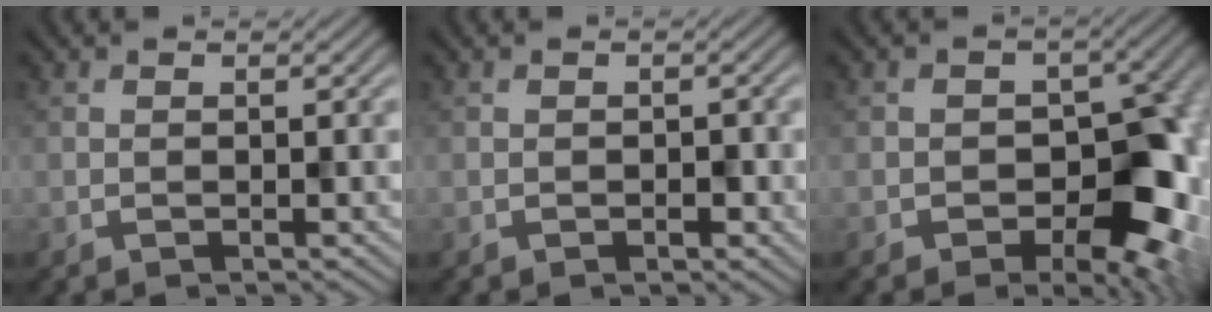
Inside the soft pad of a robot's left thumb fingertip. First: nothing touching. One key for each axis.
{"total": 1.4, "fx": -0.3, "fy": 1.0, "fz": 0.9, "tx": -0.013, "ty": -0.007, "tz": -0.004}
{"total": 10.2, "fx": -2.6, "fy": 6.9, "fz": 7.0, "tx": -0.071, "ty": -0.022, "tz": -0.040}